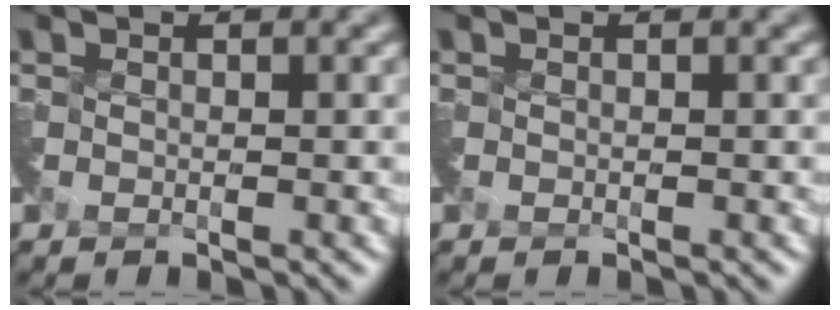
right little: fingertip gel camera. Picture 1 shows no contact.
{"total": 0.0}